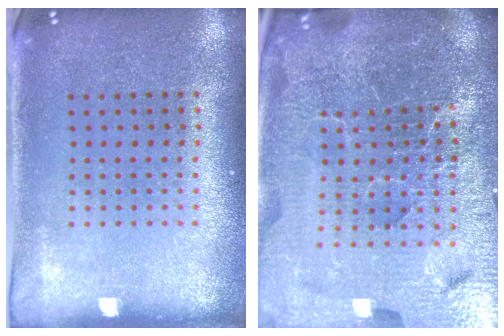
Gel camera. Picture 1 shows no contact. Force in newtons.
{"total": 6.9, "press": 6.0, "slide": 3.3}